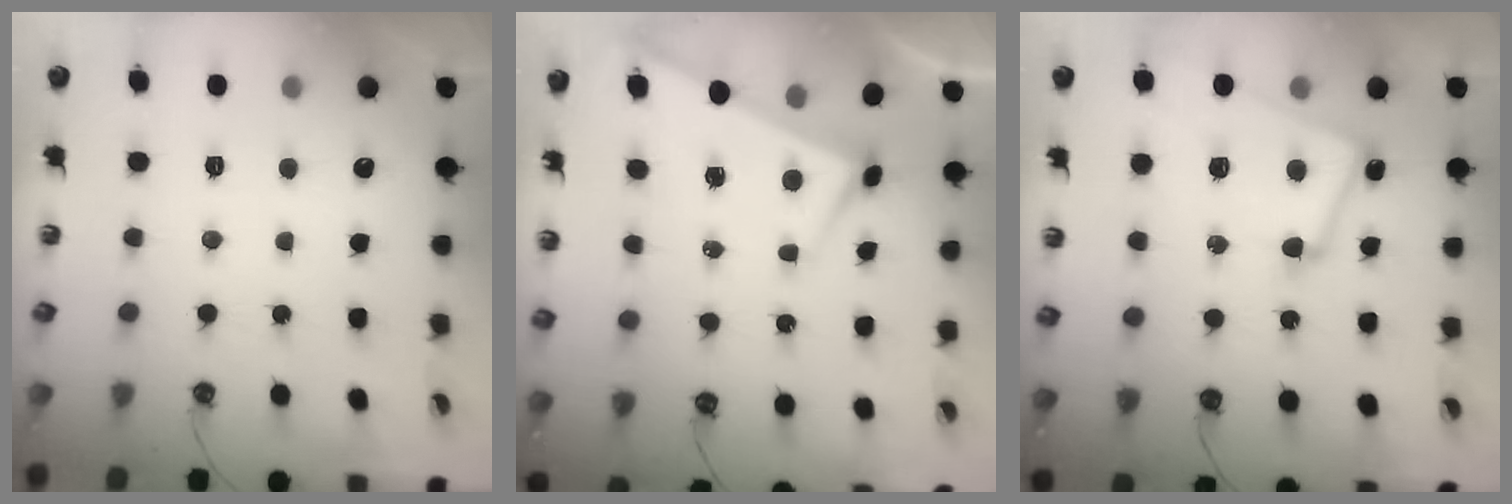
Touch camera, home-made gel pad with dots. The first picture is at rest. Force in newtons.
{"total": 3.3, "press": 3.3, "slide": 0.0}
{"total": 6.2, "press": 6.1, "slide": 1.2}